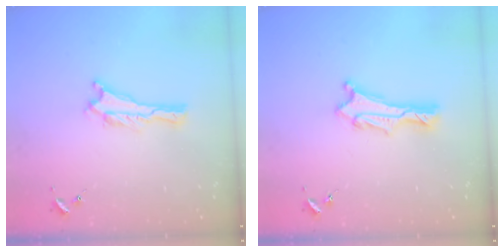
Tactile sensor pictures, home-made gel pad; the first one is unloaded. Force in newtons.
{"total": 1.5, "press": 1.5, "slide": 0.1}